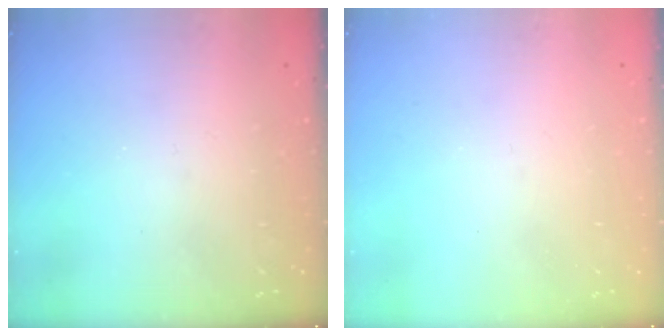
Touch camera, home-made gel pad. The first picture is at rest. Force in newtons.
{"total": 0.0}